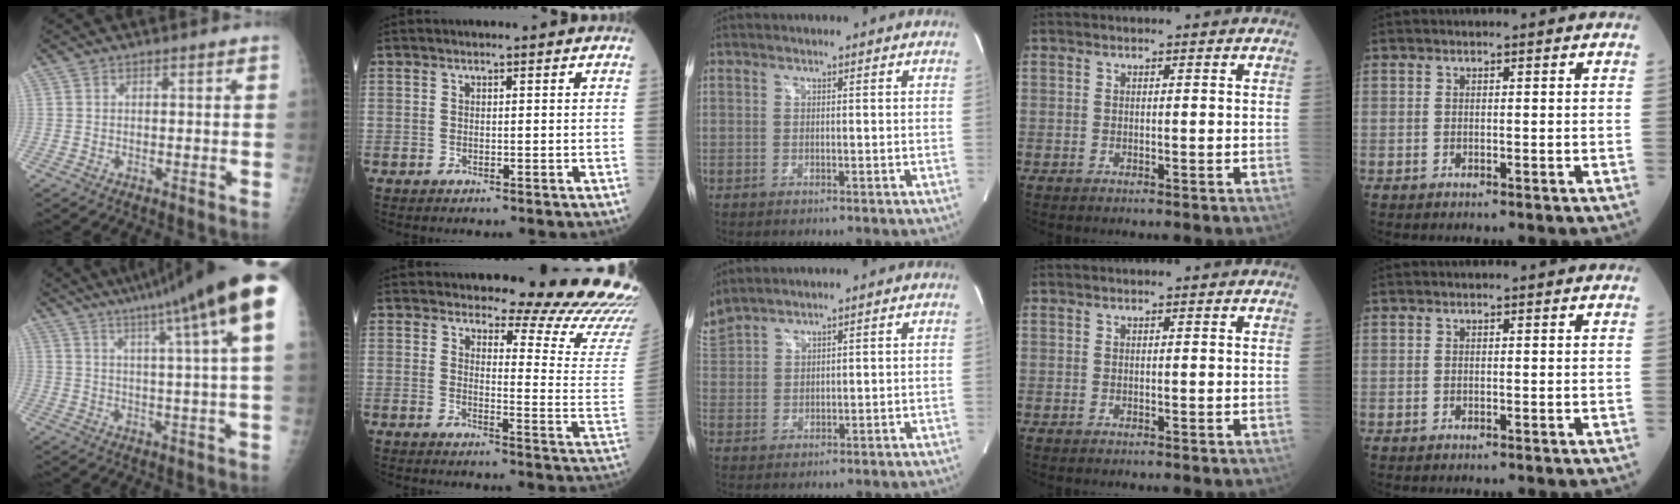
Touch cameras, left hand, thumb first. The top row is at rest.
{"thumb": {"total": 20.4, "force": [12.6, 0.2, 16.0], "torque": [-0.236, -0.022, 0.159]}, "index": {"total": 16.8, "force": [16.4, -0.4, 3.9], "torque": [-0.045, -0.145, 0.170]}, "middle": {"total": 5.3, "force": [5.0, 0.3, 1.7], "torque": [-0.057, 0.019, 0.114]}}